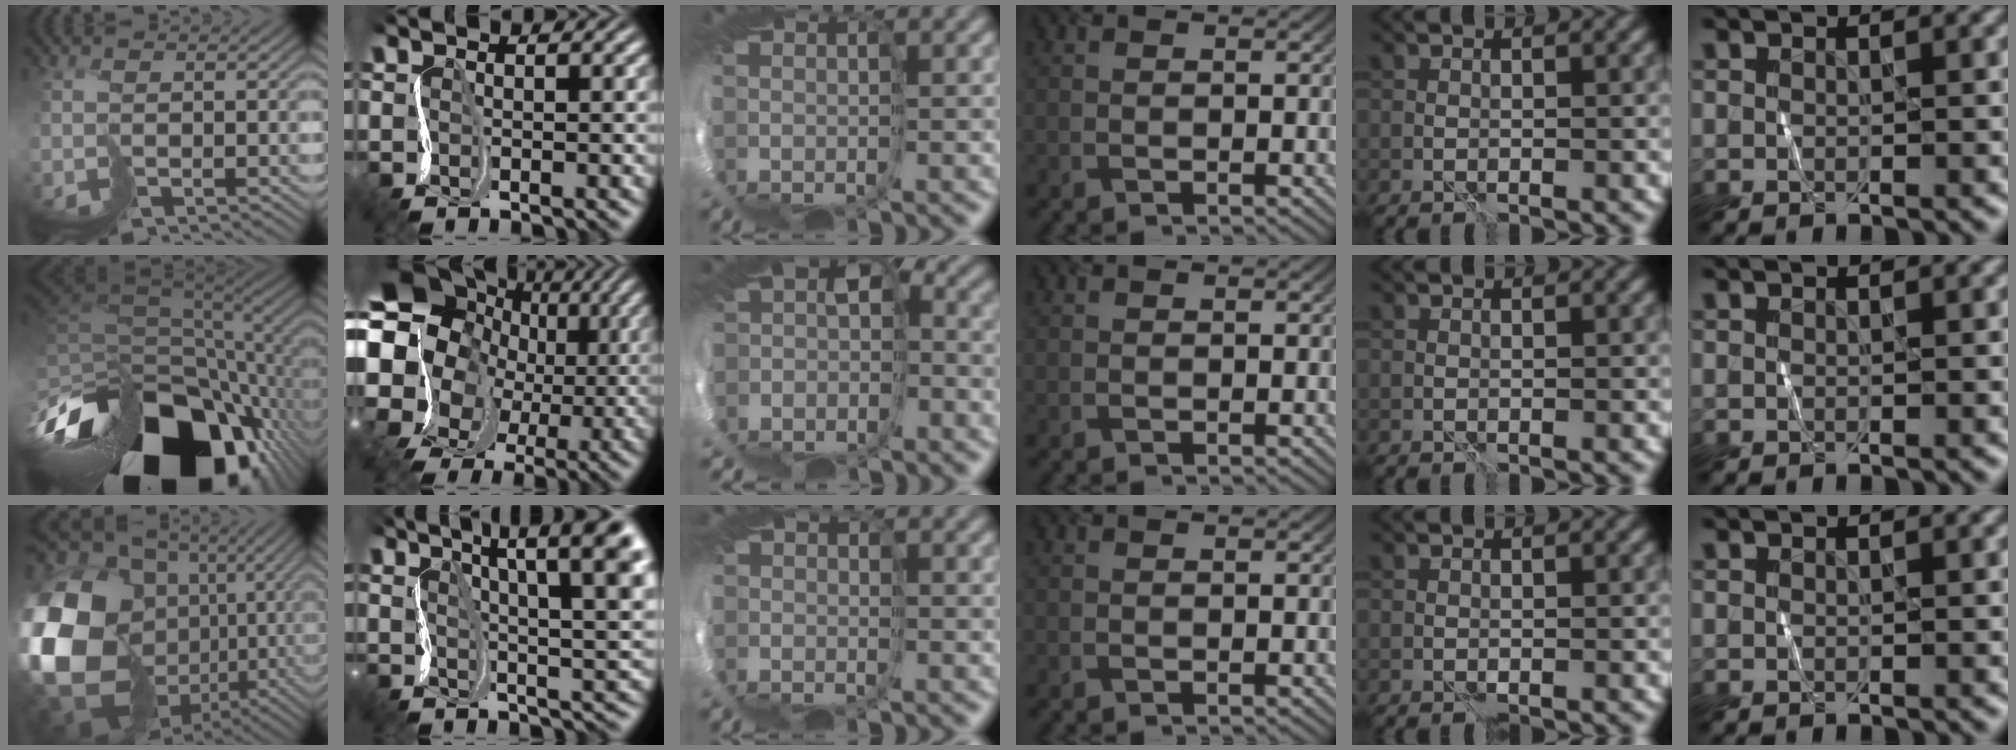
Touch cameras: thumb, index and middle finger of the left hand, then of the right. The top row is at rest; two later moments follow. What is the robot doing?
{"motion": "cut", "object": "paper bag"}